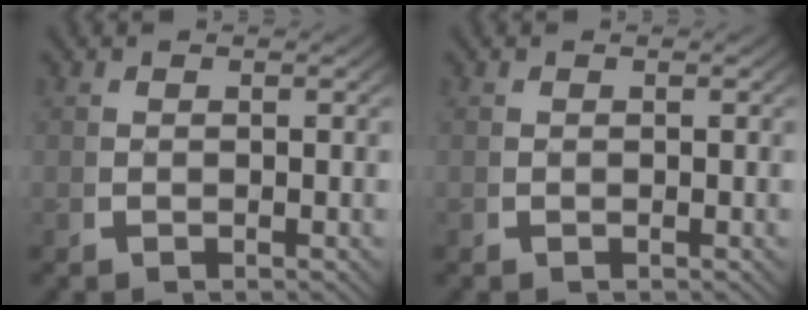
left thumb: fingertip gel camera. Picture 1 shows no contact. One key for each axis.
{"total": 0.0}